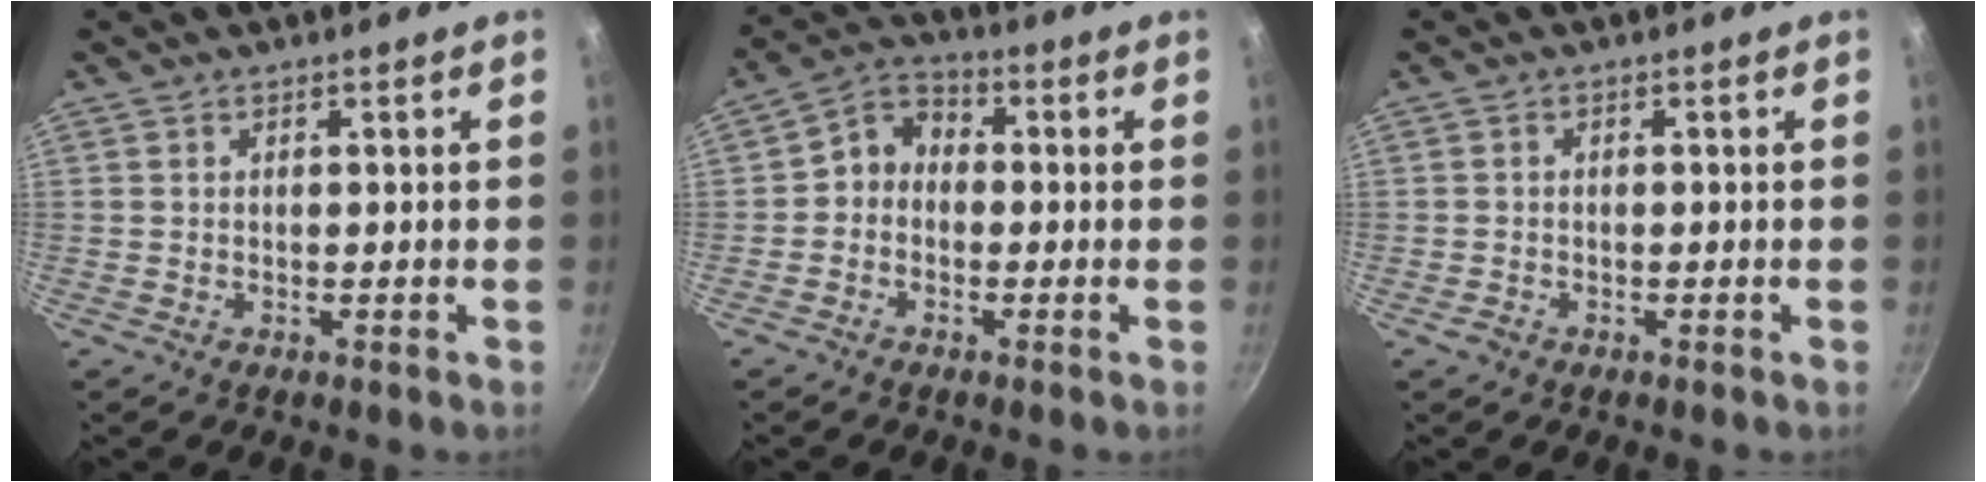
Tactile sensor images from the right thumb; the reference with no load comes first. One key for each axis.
{"total": 5.8, "fx": -0.7, "fy": 4.8, "fz": 3.2, "tx": -0.034, "ty": 0.024, "tz": -0.034}
{"total": 1.4, "fx": -0.9, "fy": 1.0, "fz": 0.5, "tx": -0.009, "ty": 0.007, "tz": -0.016}